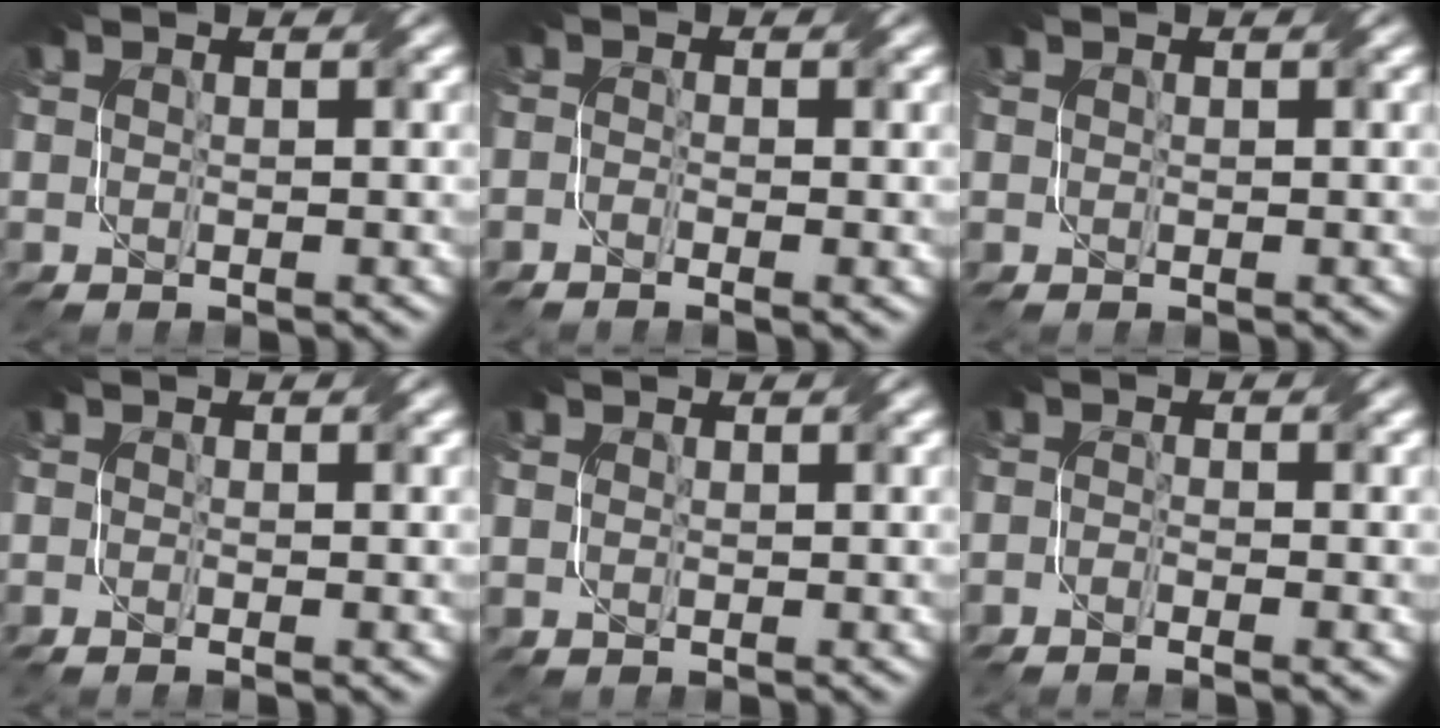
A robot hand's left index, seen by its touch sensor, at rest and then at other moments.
{"total": 1.6, "force": [-0.8, 0.6, 1.3], "torque": [-0.025, -0.003, -0.016]}
{"total": 0.0}
{"total": 0.9, "force": [-0.4, 0.3, 0.8], "torque": [-0.014, -0.003, -0.009]}
{"total": 1.2, "force": [0.7, 0.8, -0.5], "torque": [0.014, 0.004, 0.013]}
{"total": 1.5, "force": [-1.0, 0.4, 1.1], "torque": [-0.022, -0.002, -0.021]}